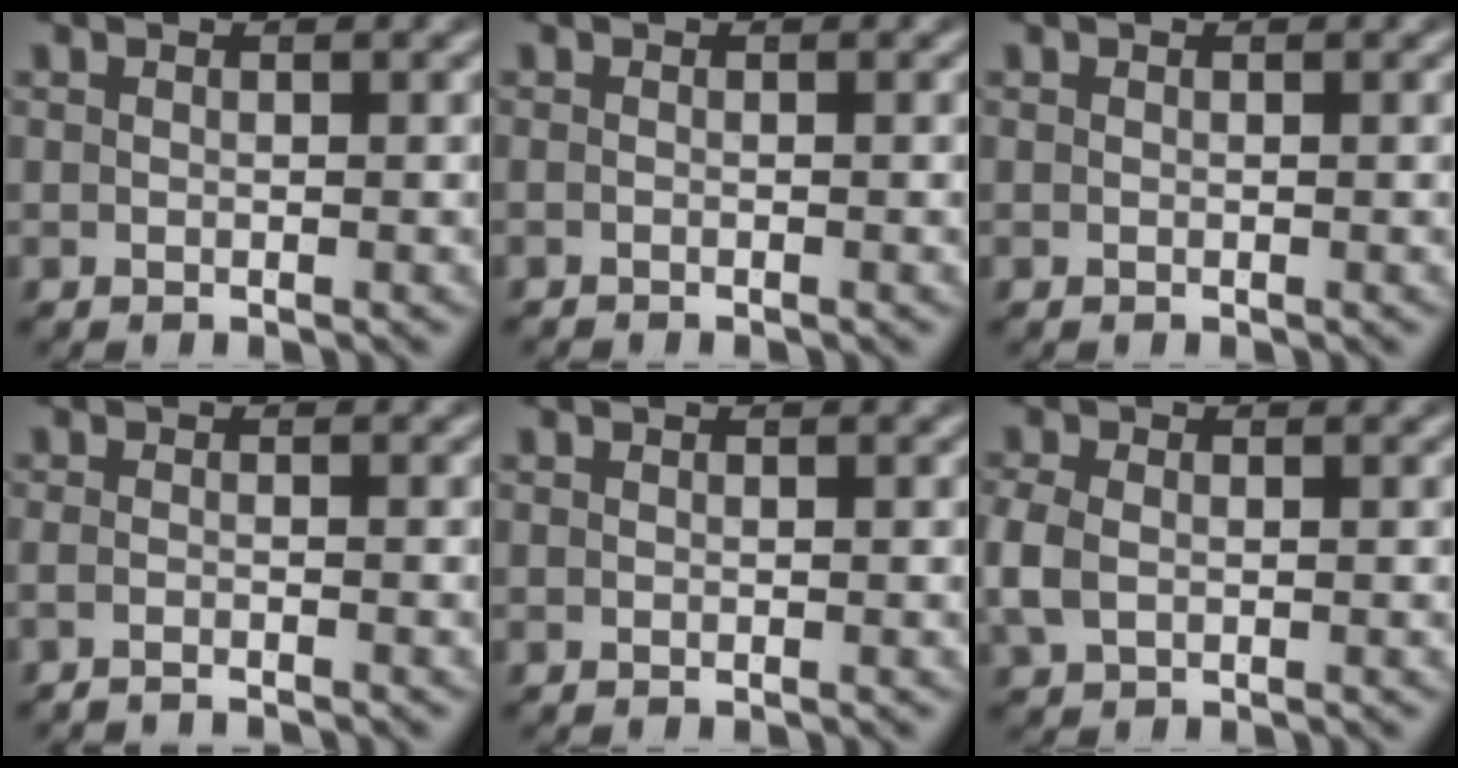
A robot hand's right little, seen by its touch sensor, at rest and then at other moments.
{"total": 0.7, "force": [-0.7, -0.2, -0.1], "torque": [-0.001, -0.006, -0.012]}
{"total": 0.0}
{"total": 1.7, "force": [-1.6, -0.1, 0.4], "torque": [-0.017, -0.010, -0.028]}
{"total": 0.0}
{"total": 2.2, "force": [-0.2, 1.6, 1.4], "torque": [-0.053, -0.013, 0.007]}